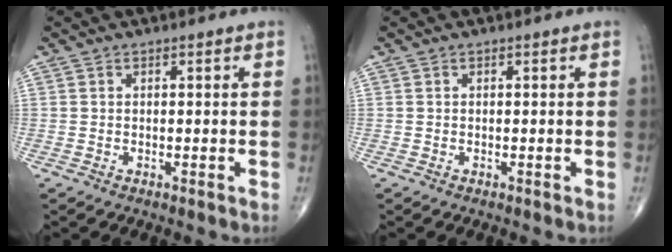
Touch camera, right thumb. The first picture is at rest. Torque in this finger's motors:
{"motor_torque": [-0.10, 0.00, 0.03, -0.06, 0.02]}